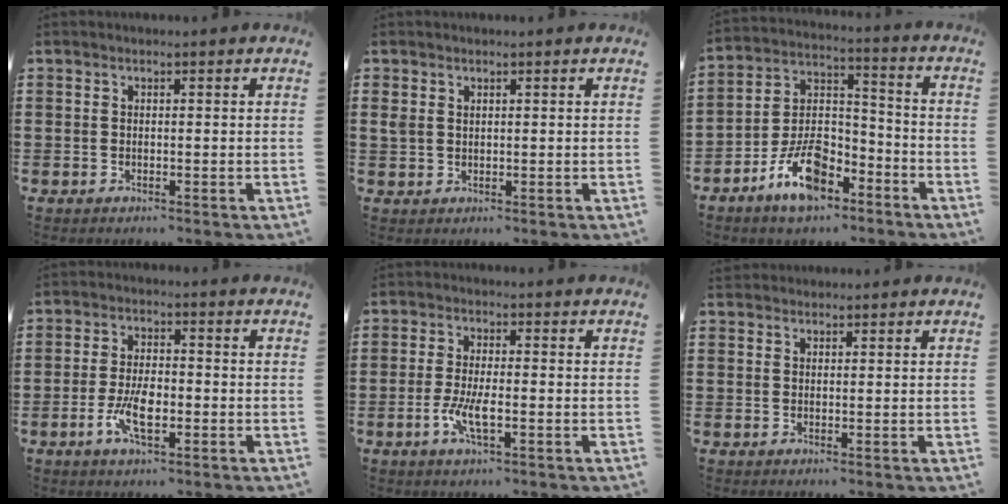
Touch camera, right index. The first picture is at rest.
{"total": 1.4, "force": [0.9, 1.0, 0.5], "torque": [-0.013, 0.005, 0.017]}
{"total": 10.4, "force": [-6.7, 5.0, 6.1], "torque": [-0.124, 0.017, -0.124]}
{"total": 6.0, "force": [-1.9, 2.5, 5.1], "torque": [-0.113, -0.004, -0.039]}
{"total": 5.0, "force": [-1.8, 1.2, 4.5], "torque": [-0.102, -0.009, -0.038]}
{"total": 1.2, "force": [1.1, 0.5, -0.1], "torque": [0.000, 0.003, 0.022]}